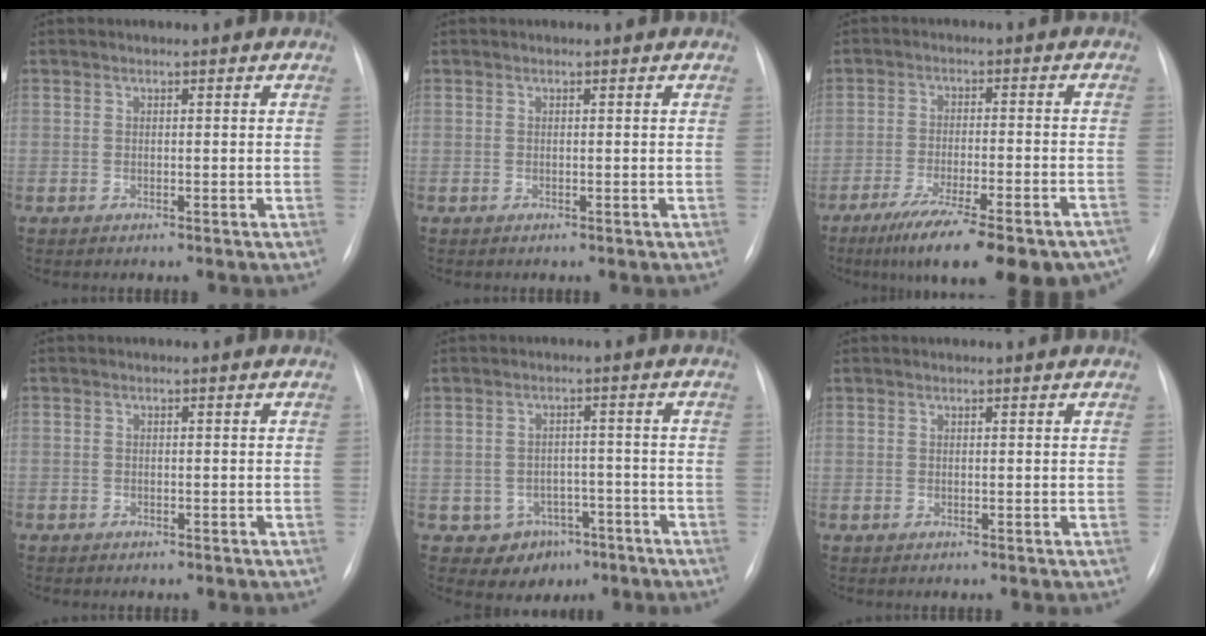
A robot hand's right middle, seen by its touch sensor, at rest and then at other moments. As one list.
[{"total": 0.0}, {"total": 21.3, "force": [-16.7, 3.9, 12.6], "torque": [-0.135, -0.016, -0.232]}, {"total": 1.1, "force": [-0.9, 0.7, 0.3], "torque": [-0.006, 0.003, -0.011]}, {"total": 6.3, "force": [-3.5, 5.0, 1.4], "torque": [-0.009, 0.017, -0.036]}, {"total": 0.0}]